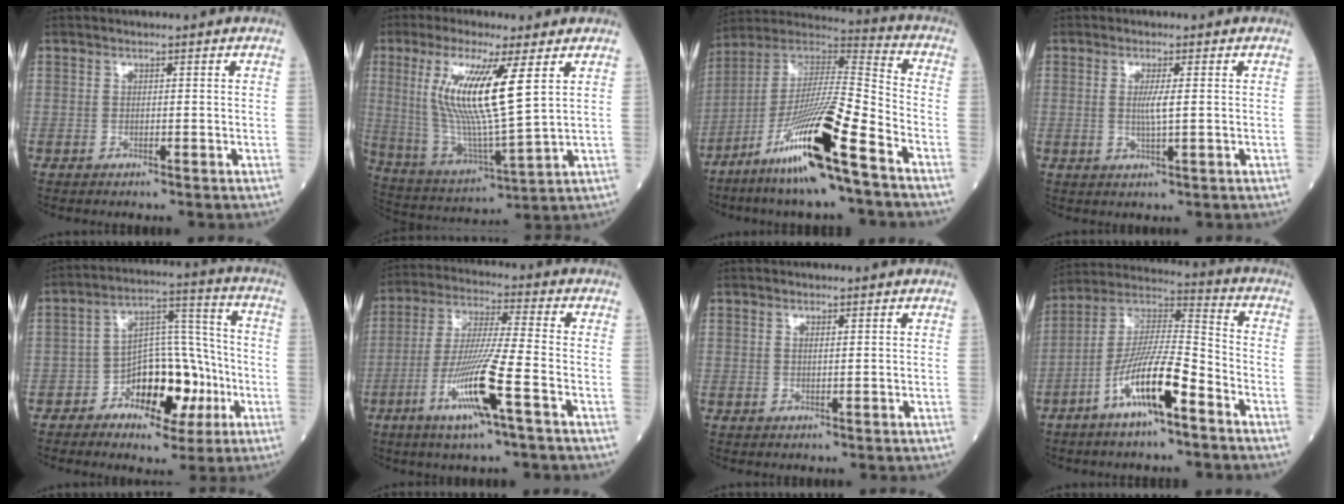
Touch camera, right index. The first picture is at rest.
{"total": 14.9, "force": [4.5, 1.1, 14.2], "torque": [-0.296, -0.015, 0.088]}
{"total": 19.1, "force": [-10.4, 0.5, 16.0], "torque": [-0.326, -0.032, -0.197]}
{"total": 2.9, "force": [0.2, -0.2, 2.9], "torque": [-0.060, -0.005, 0.004]}
{"total": 12.3, "force": [-4.2, 6.8, 9.4], "torque": [-0.146, 0.031, -0.057]}
{"total": 12.3, "force": [-5.1, -0.3, 11.2], "torque": [-0.223, -0.015, -0.095]}
{"total": 0.8, "force": [0.4, 0.1, 0.7], "torque": [-0.016, -0.001, 0.006]}
{"total": 13.0, "force": [-6.3, 2.1, 11.2], "torque": [-0.216, 0.006, -0.116]}